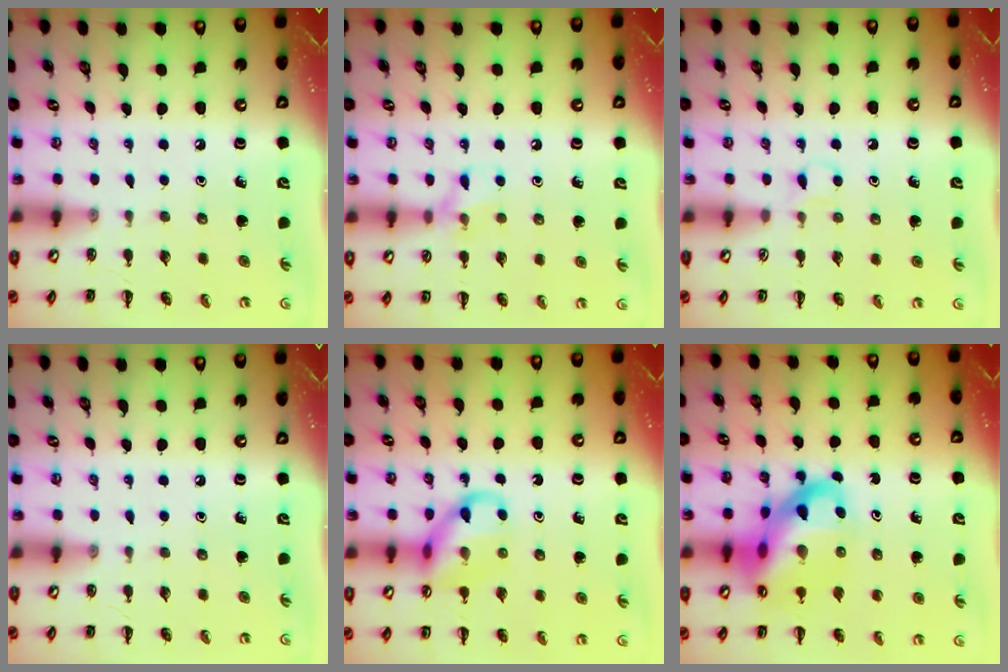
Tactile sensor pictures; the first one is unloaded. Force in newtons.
{"total": 7.7, "press": 7.6, "slide": 1.6}
{"total": 3.6, "press": 3.4, "slide": 1.1}
{"total": 0.0}
{"total": 11.6, "press": 11.5, "slide": 1.7}
{"total": 18.0, "press": 17.5, "slide": 4.2}